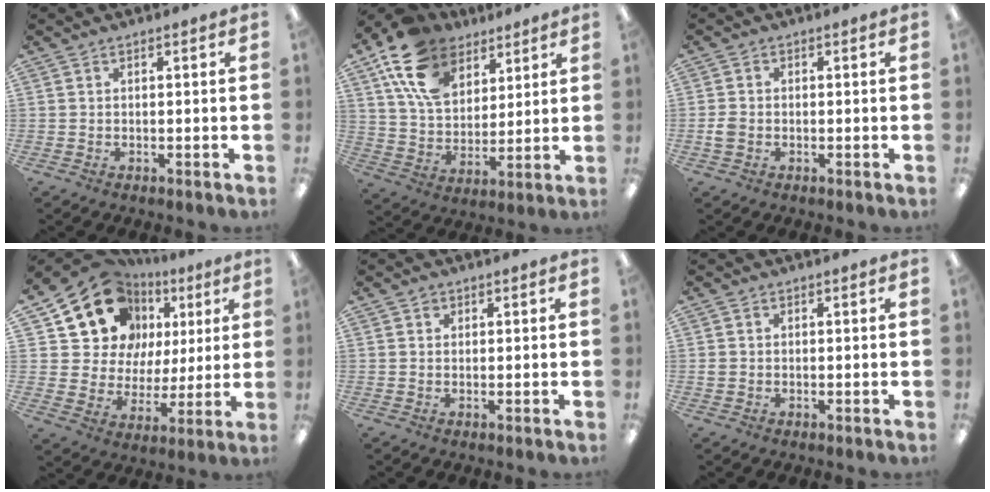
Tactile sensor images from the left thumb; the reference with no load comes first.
{"total": 17.3, "force": [10.3, 11.1, 8.3], "torque": [-0.176, -0.038, 0.196]}
{"total": 2.6, "force": [-0.7, 2.1, 1.4], "torque": [-0.023, 0.006, -0.013]}
{"total": 16.4, "force": [9.2, 12.5, 5.5], "torque": [-0.110, -0.058, 0.177]}
{"total": 1.1, "force": [0.6, 0.8, 0.4], "torque": [-0.008, 0.002, 0.011]}
{"total": 1.0, "force": [-0.1, 1.0, 0.3], "torque": [-0.005, 0.003, -0.003]}